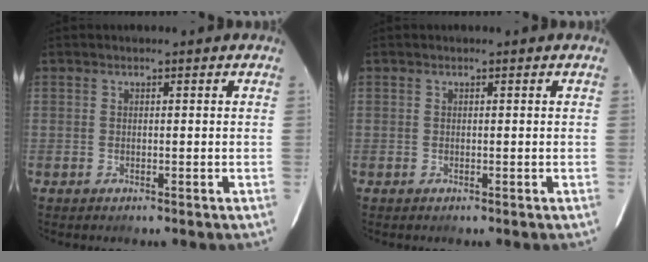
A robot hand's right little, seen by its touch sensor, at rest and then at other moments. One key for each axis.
{"total": 0.0}